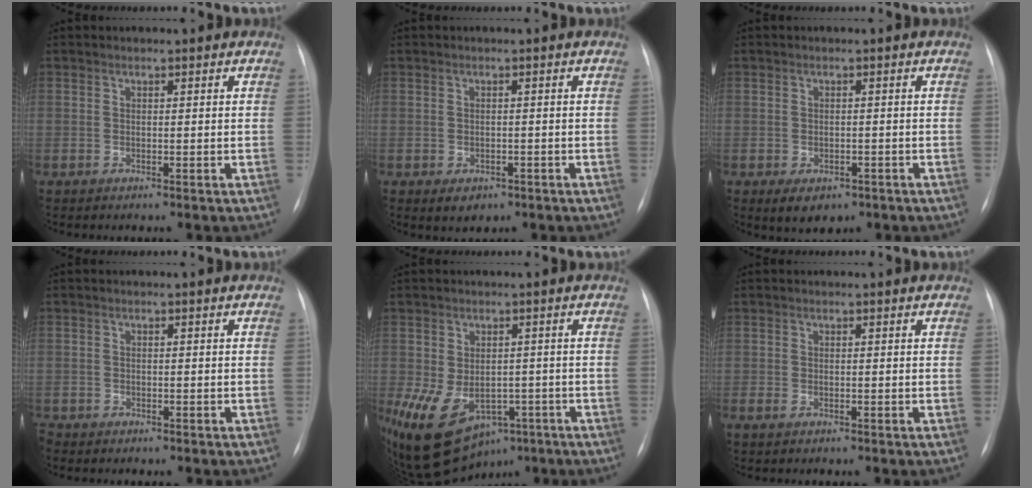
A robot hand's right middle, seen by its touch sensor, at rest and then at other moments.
{"total": 2.6, "force": [-1.4, 1.8, 1.2], "torque": [-0.012, 0.001, -0.007]}
{"total": 4.5, "force": [-2.6, 2.8, 2.4], "torque": [-0.032, -0.003, -0.027]}
{"total": 8.7, "force": [-8.6, 1.6, 0.1], "torque": [-0.014, 0.013, -0.173]}
{"total": 15.9, "force": [-7.7, 10.3, 9.3], "torque": [-0.191, -0.003, -0.103]}
{"total": 1.4, "force": [-1.0, 0.5, 0.9], "torque": [-0.016, -0.002, -0.010]}